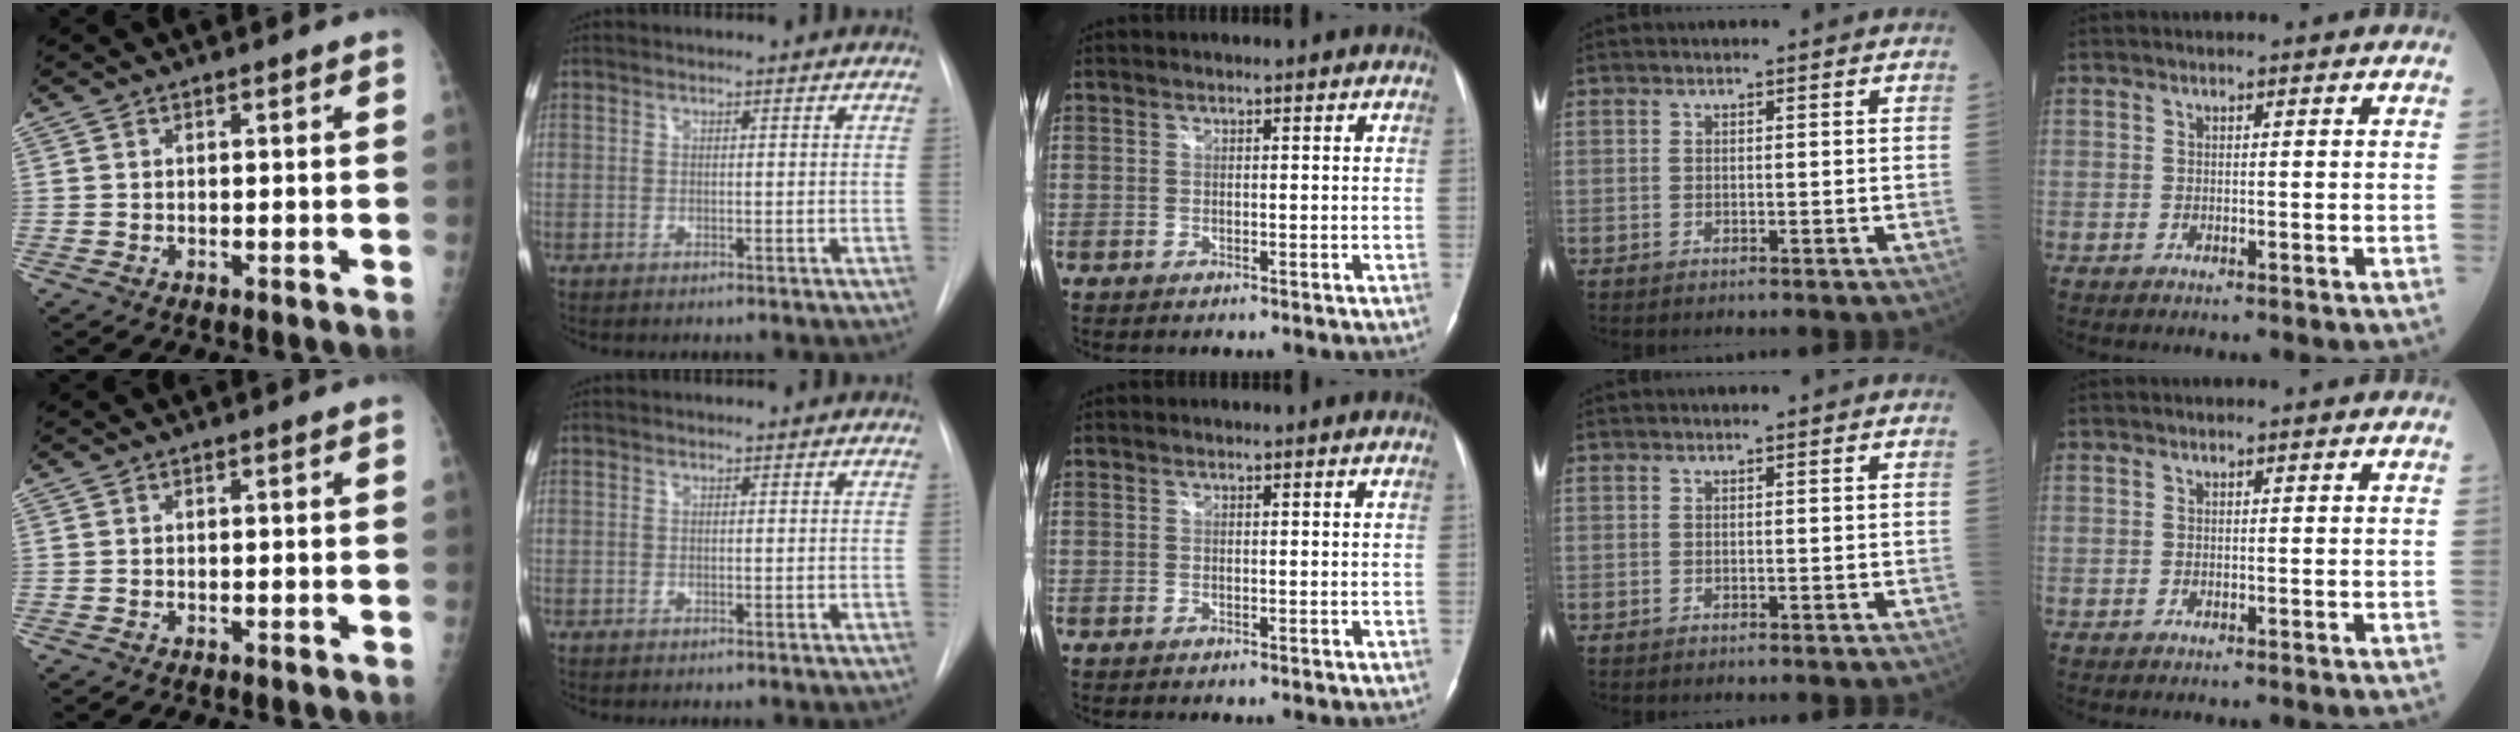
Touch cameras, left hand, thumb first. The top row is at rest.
{}